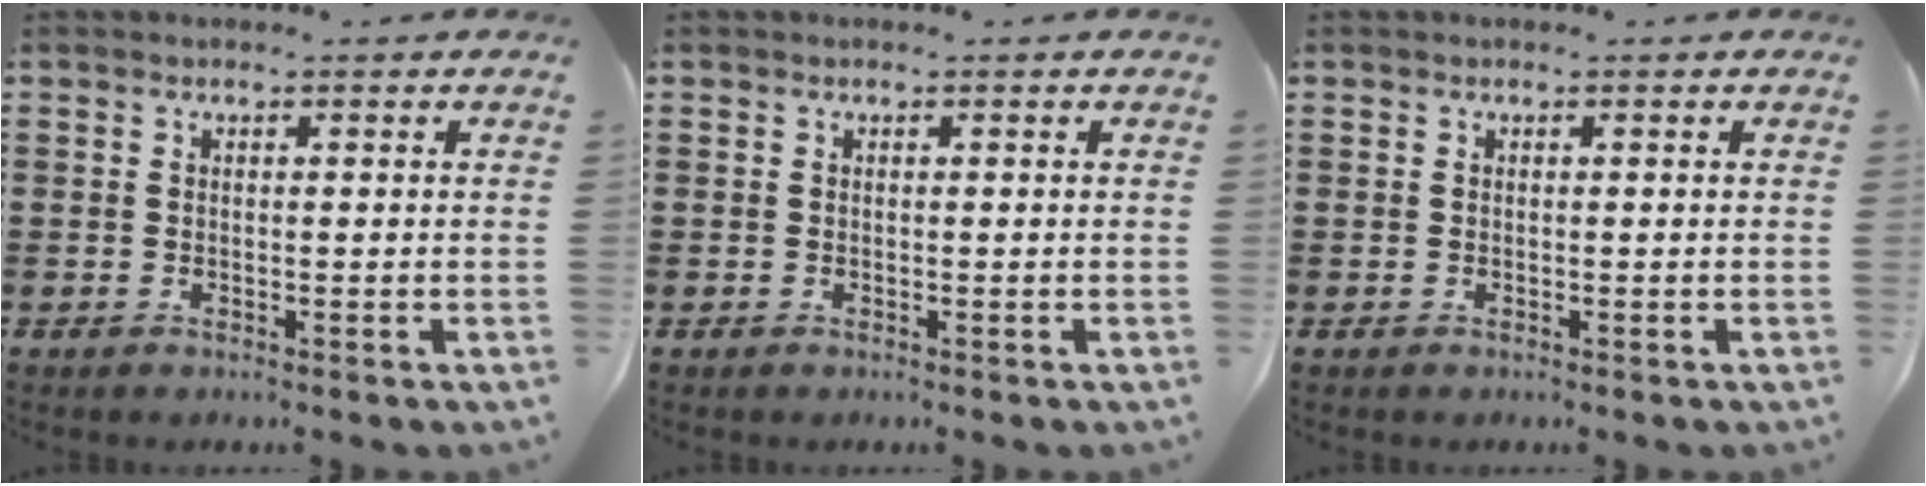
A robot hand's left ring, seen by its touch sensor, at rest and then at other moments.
{"total": 0.0}
{"total": 0.0}